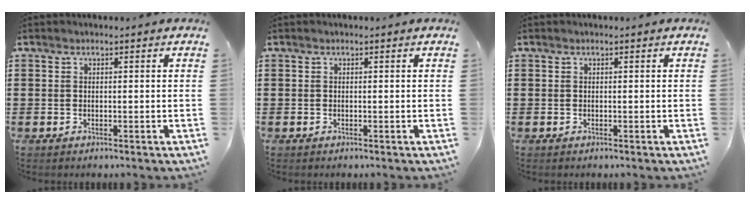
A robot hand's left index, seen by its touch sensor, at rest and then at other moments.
{"total": 0.0}
{"total": 0.0}